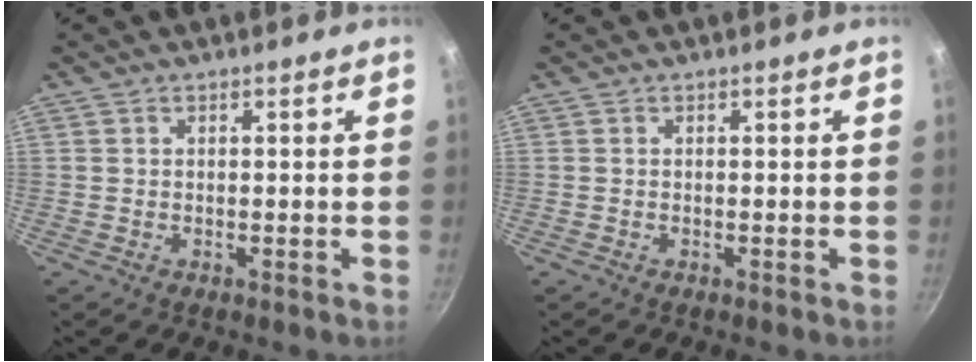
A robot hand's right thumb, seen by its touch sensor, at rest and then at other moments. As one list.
[{"total": 0.0}]